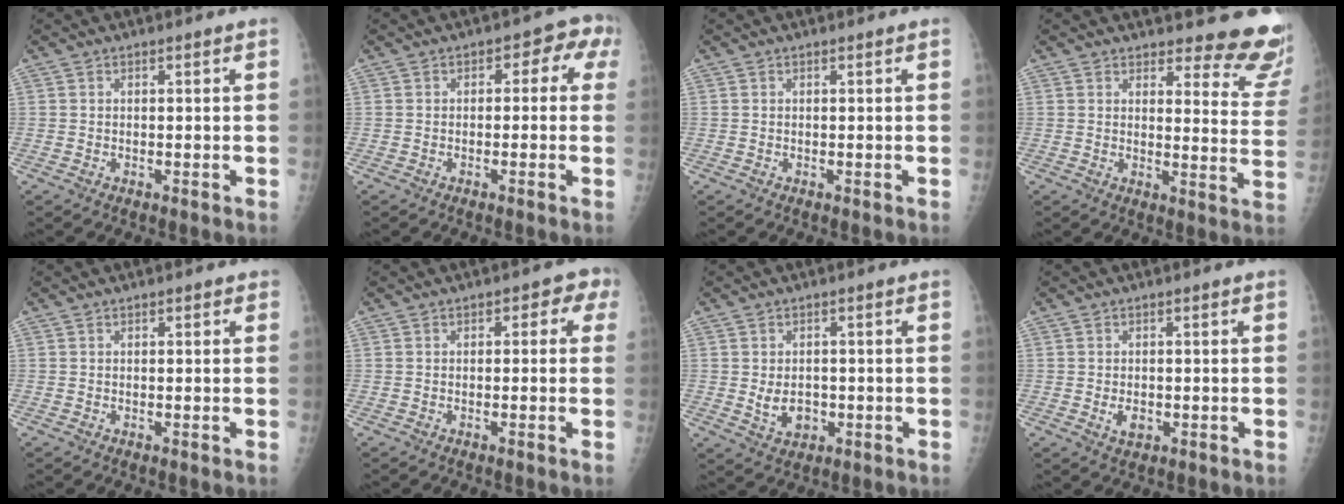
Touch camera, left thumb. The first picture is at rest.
{"total": 4.7, "force": [0.2, 3.2, 3.4], "torque": [-0.004, 0.027, -0.012]}
{"total": 0.0}
{"total": 14.1, "force": [13.1, 3.6, 3.8], "torque": [0.003, -0.125, 0.124]}
{"total": 0.8, "force": [0.4, 0.5, 0.5], "torque": [-0.003, 0.001, 0.000]}
{"total": 3.5, "force": [0.6, 2.3, 2.6], "torque": [0.003, 0.013, -0.007]}
{"total": 4.7, "force": [-0.7, 3.6, 2.9], "torque": [-0.031, -0.003, -0.001]}
{"total": 2.5, "force": [-0.7, 1.7, 1.7], "torque": [-0.023, 0.000, -0.006]}